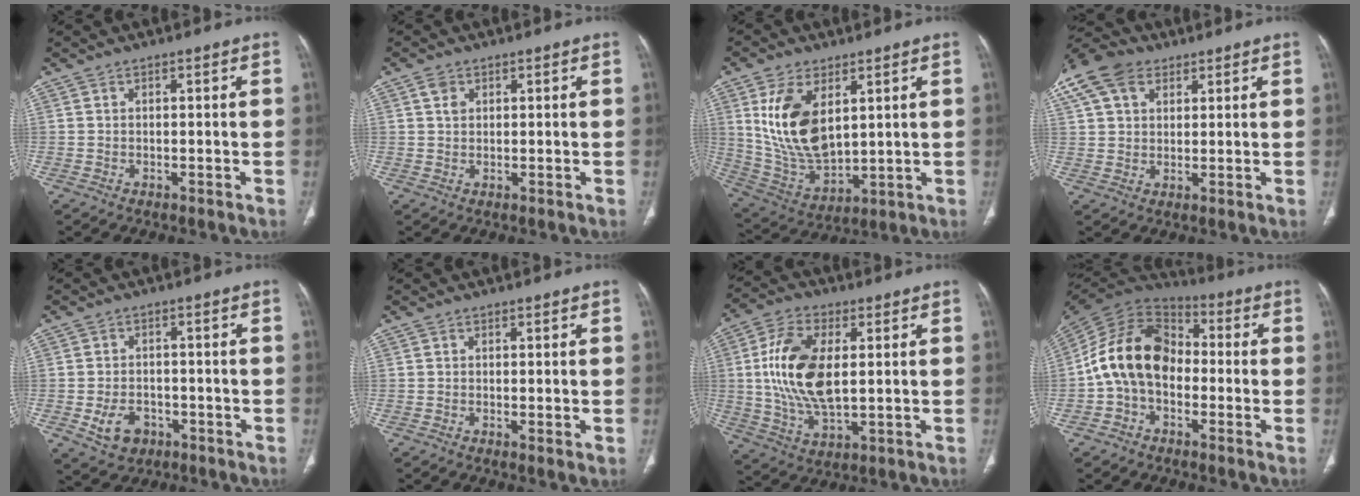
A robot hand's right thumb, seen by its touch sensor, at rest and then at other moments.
{"total": 2.1, "force": [0.8, 1.5, 1.1], "torque": [-0.016, -0.001, 0.016]}
{"total": 15.9, "force": [4.6, 8.8, 12.3], "torque": [-0.226, -0.025, 0.107]}
{"total": 17.8, "force": [8.8, 12.3, 9.3], "torque": [-0.228, 0.044, 0.163]}
{"total": 5.9, "force": [-2.3, 4.4, 3.1], "torque": [-0.046, 0.014, -0.030]}
{"total": 0.8, "force": [0.0, 0.1, 0.8], "torque": [-0.019, -0.006, -0.002]}
{"total": 15.4, "force": [1.8, 8.1, 12.9], "torque": [-0.256, -0.004, 0.037]}
{"total": 15.4, "force": [-1.8, 11.0, 10.7], "torque": [-0.185, 0.045, -0.044]}